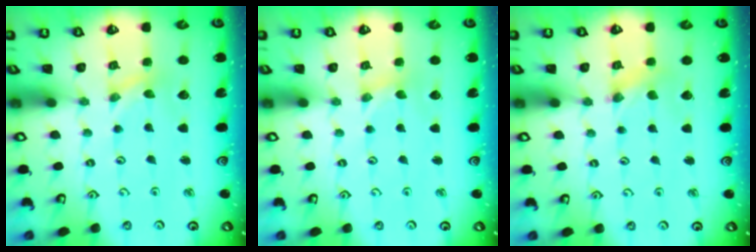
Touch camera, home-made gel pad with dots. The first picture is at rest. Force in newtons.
{"total": 0.0}
{"total": 0.0}